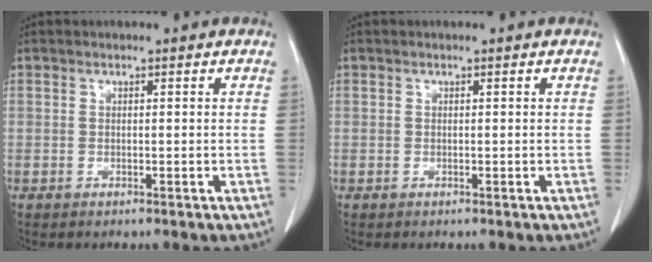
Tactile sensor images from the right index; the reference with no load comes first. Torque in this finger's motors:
{"motor_torque": [0.02, -0.02, 0.03, 0.00]}